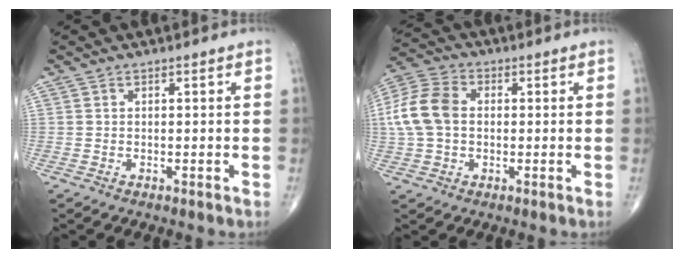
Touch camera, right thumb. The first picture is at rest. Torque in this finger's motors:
{"motor_torque": [-0.15, 0.46, 0.35, 0.27, 0.19]}